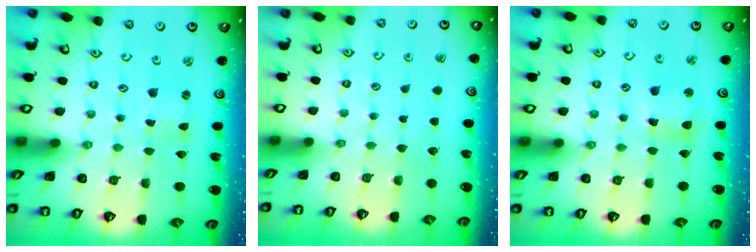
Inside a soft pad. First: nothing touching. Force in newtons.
{"total": 0.0}
{"total": 8.4, "press": 8.3, "slide": 1.3}